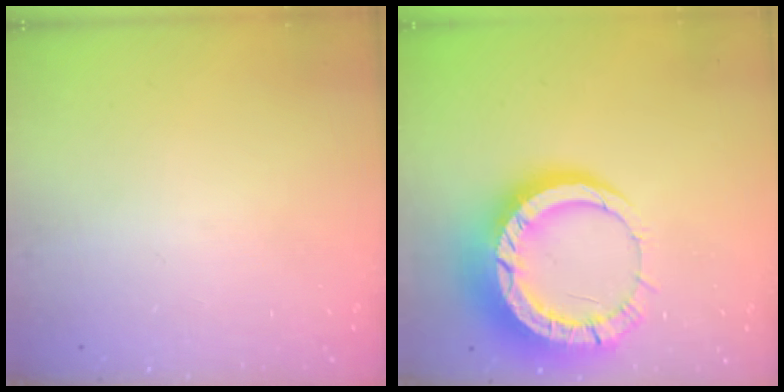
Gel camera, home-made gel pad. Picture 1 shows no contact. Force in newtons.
{"total": 18.7, "press": 18.6, "slide": 1.9}